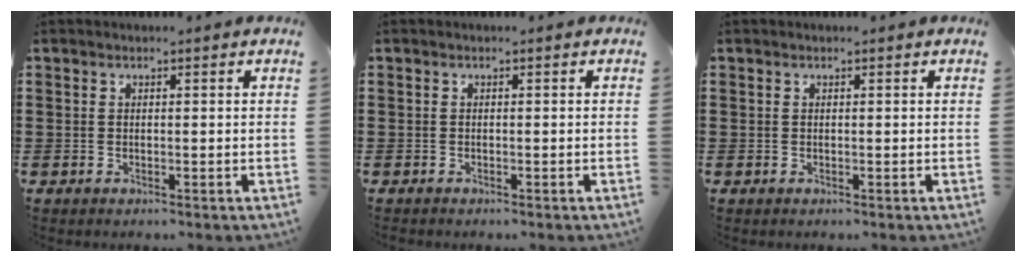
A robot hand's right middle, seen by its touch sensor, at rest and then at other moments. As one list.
[{"total": 0.0}, {"total": 0.0}]